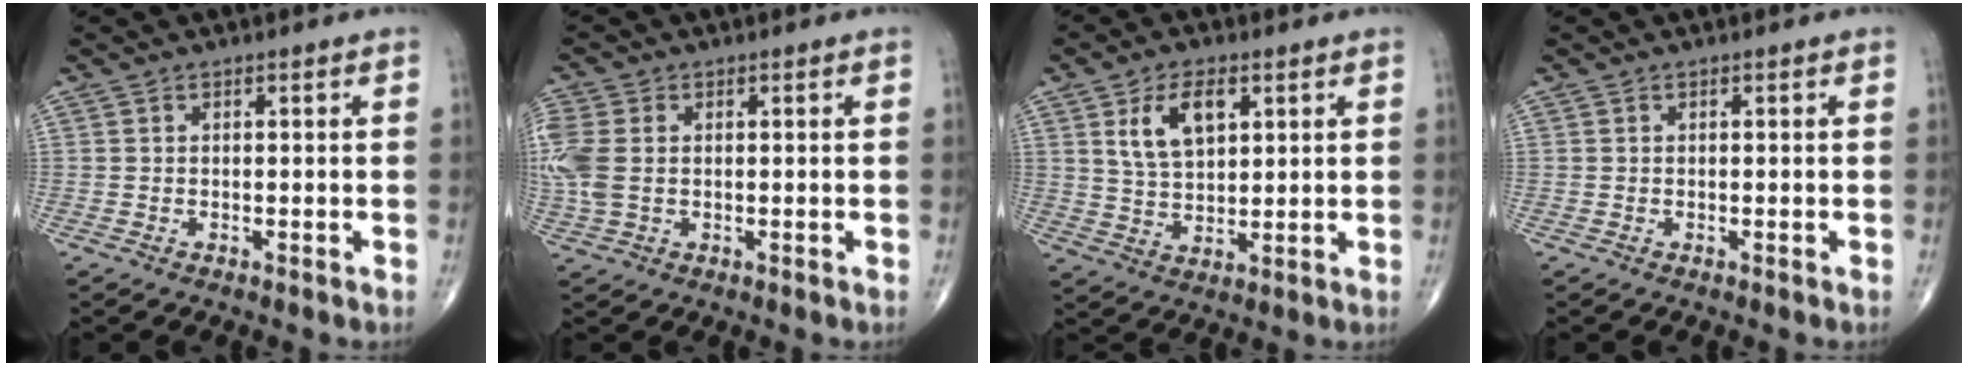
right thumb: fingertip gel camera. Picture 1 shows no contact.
{"total": 8.1, "force": [0.4, 5.5, 5.9], "torque": [-0.170, 0.009, 0.013]}
{"total": 9.0, "force": [3.6, 5.0, 6.6], "torque": [-0.107, -0.012, 0.071]}
{"total": 0.0}